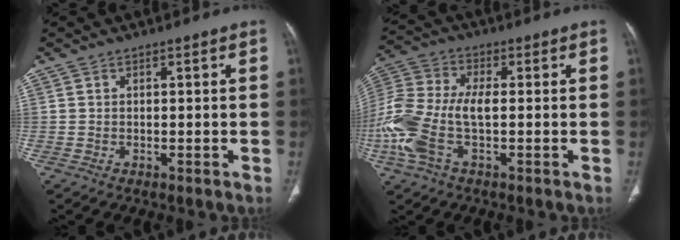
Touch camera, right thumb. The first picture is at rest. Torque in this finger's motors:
{"motor_torque": [0.28, 0.25, 0.75, 0.40, 0.20]}